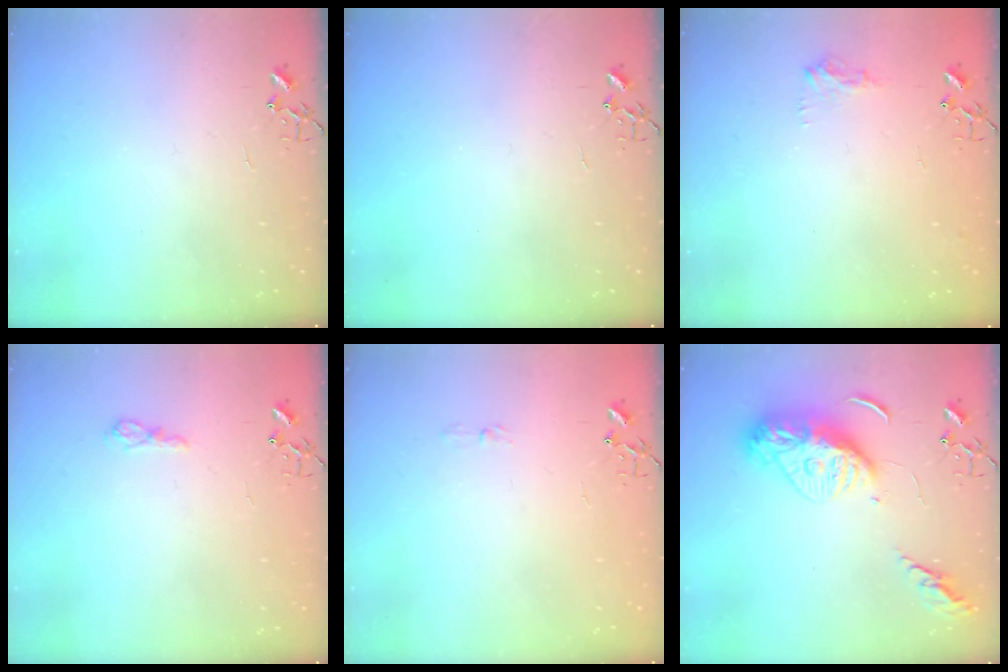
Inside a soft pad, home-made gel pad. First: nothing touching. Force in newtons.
{"total": 0.0}
{"total": 8.4, "press": 8.4, "slide": 0.3}
{"total": 6.5, "press": 6.5, "slide": 0.7}
{"total": 2.9, "press": 2.9, "slide": 0.5}
{"total": 14.8, "press": 14.8, "slide": 1.4}